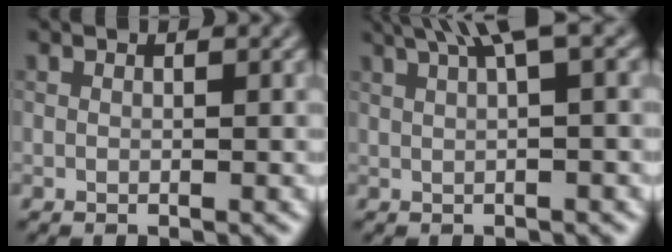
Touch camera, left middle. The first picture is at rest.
{"total": 4.6, "force": [2.5, 0.5, 3.8], "torque": [-0.059, 0.021, 0.046]}